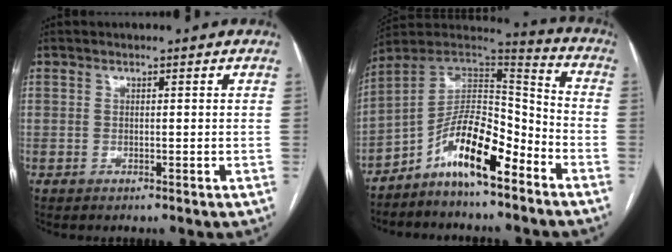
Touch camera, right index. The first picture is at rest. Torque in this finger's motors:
{"motor_torque": [1.30, -0.84, 0.27, 0.04]}